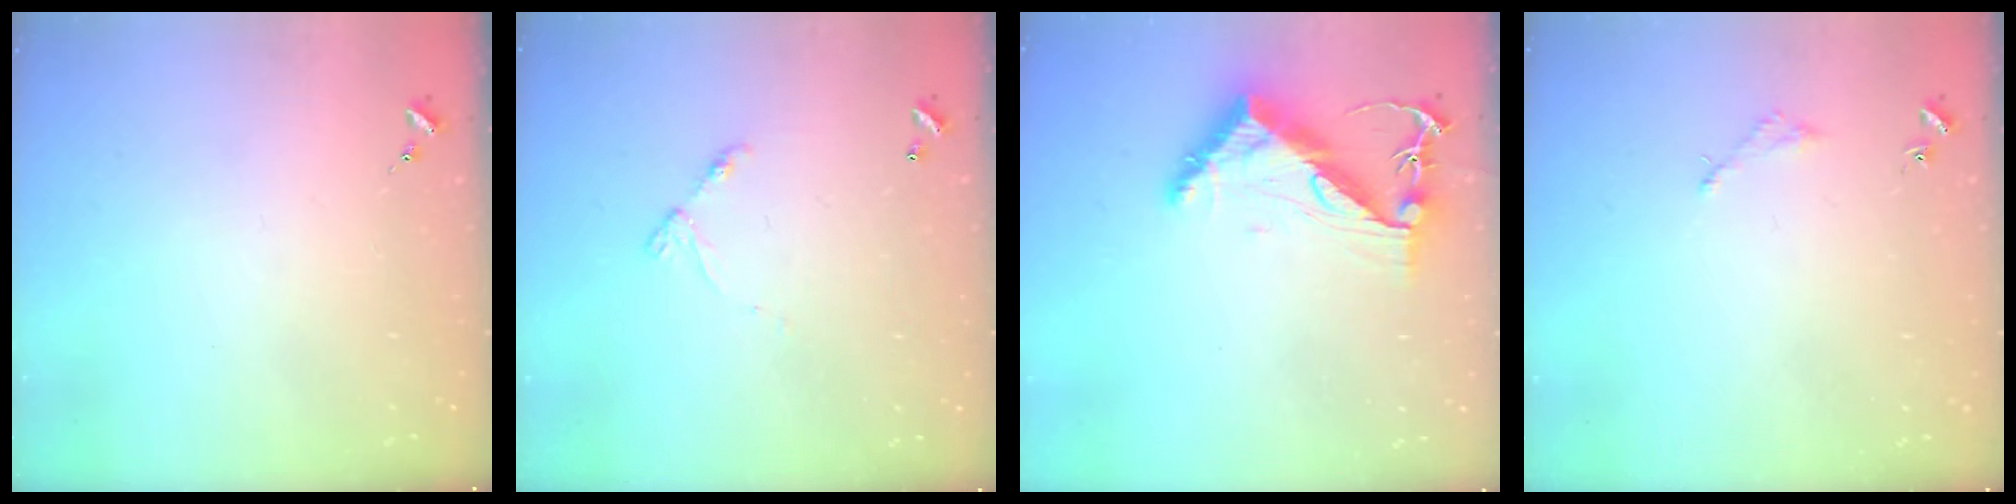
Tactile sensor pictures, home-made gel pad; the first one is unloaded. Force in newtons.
{"total": 6.5, "press": 6.4, "slide": 0.5}
{"total": 8.6, "press": 8.5, "slide": 1.1}
{"total": 2.0, "press": 2.0, "slide": 0.2}